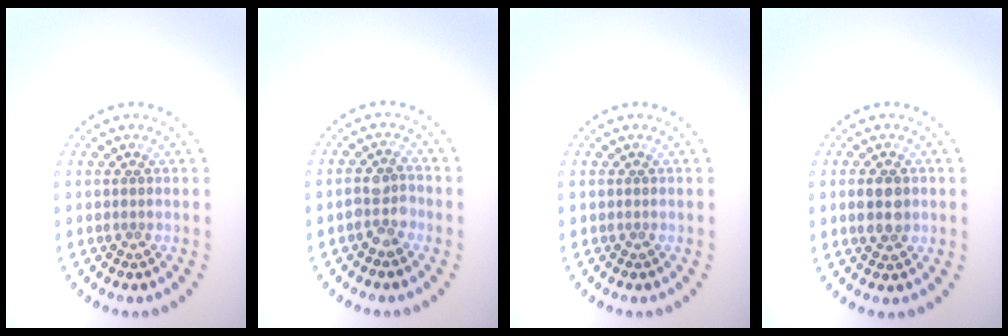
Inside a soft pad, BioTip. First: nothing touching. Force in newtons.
{"total": 2.3, "press": 2.1, "slide": 1.0}
{"total": 0.0}
{"total": 2.4, "press": 2.4, "slide": 0.1}